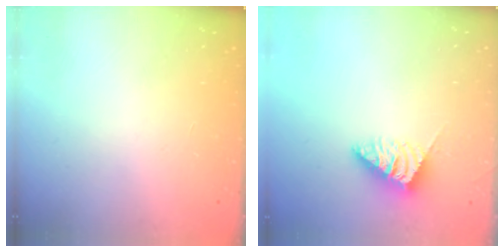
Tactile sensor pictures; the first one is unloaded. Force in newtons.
{"total": 2.5, "press": 2.4, "slide": 0.6}